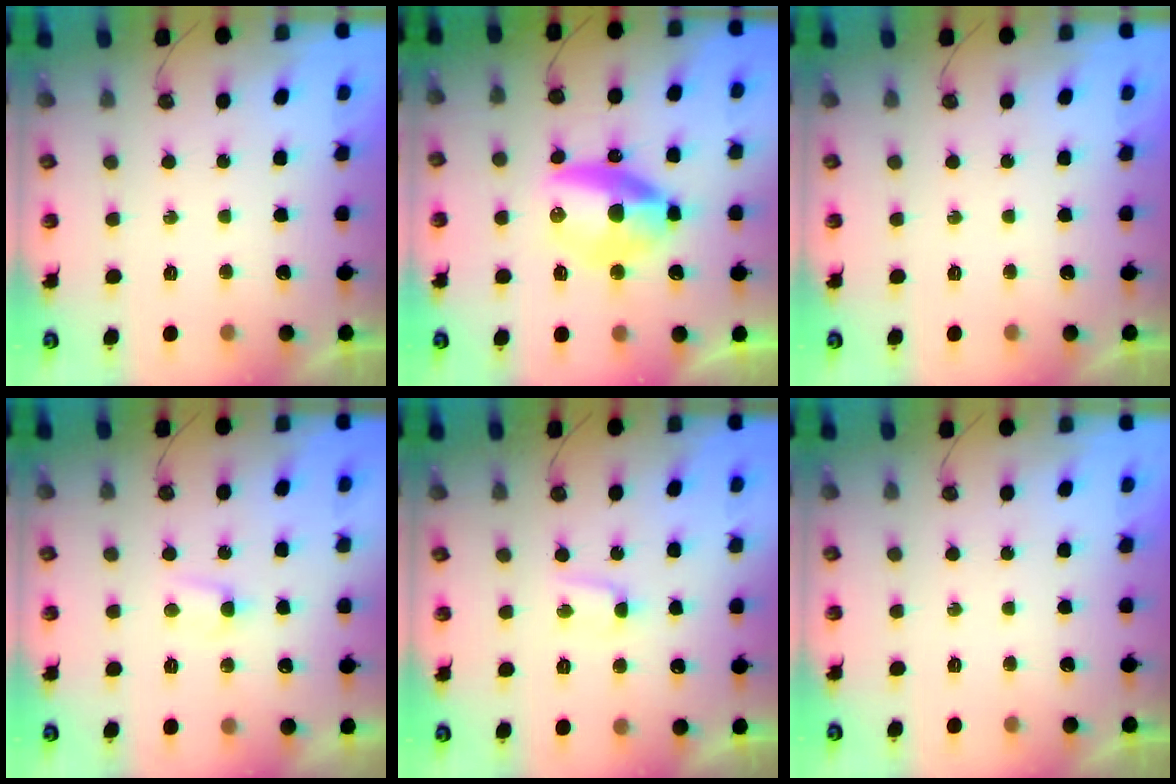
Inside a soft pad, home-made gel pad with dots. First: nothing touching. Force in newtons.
{"total": 10.5, "press": 10.3, "slide": 1.6}
{"total": 0.0}
{"total": 2.8, "press": 2.8, "slide": 0.4}
{"total": 2.5, "press": 2.3, "slide": 0.8}
{"total": 0.0}